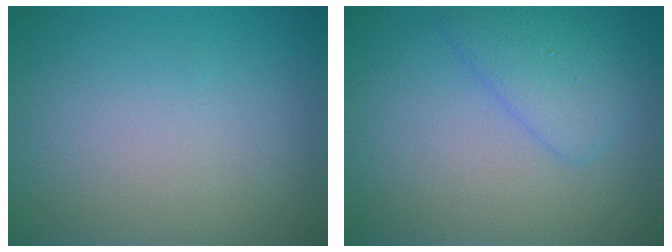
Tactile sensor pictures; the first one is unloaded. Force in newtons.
{"total": 2.8, "press": 2.8, "slide": 0.1}